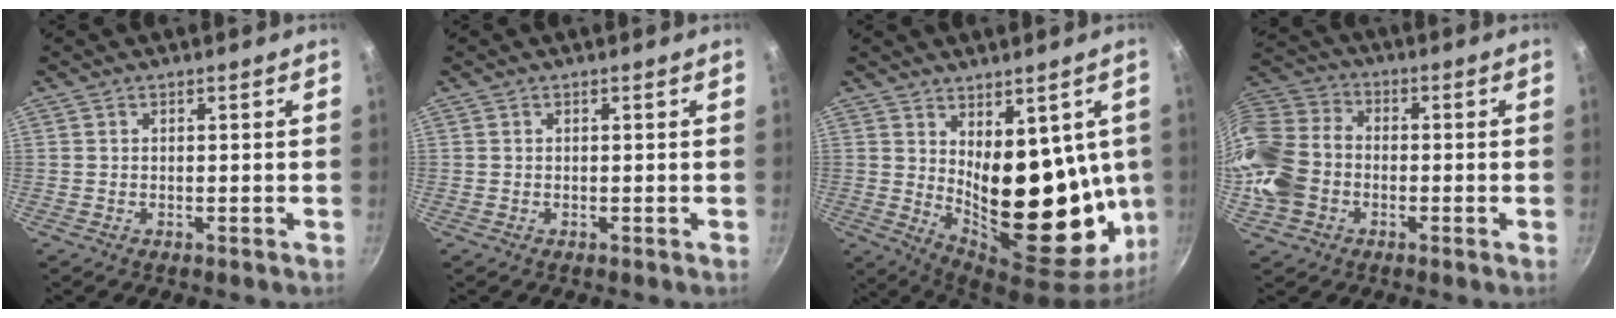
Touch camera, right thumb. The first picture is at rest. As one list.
[{"total": 0.0}, {"total": 21.5, "force": [2.4, 11.2, 18.2], "torque": [-0.211, -0.064, 0.060]}, {"total": 16.1, "force": [-3.7, 12.6, 9.3], "torque": [-0.187, 0.037, -0.087]}]